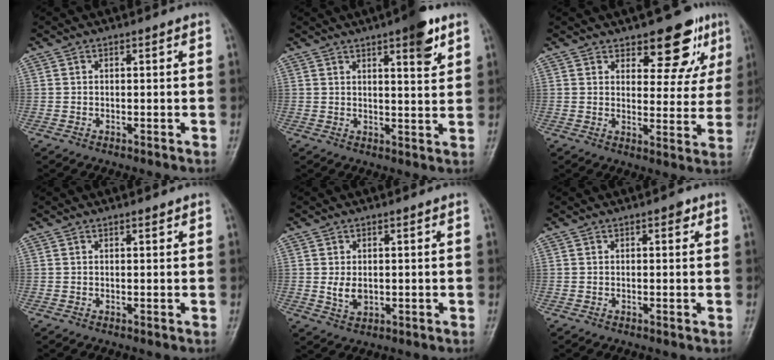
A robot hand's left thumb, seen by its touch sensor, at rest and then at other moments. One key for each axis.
{"total": 7.0, "fx": 4.0, "fy": 1.7, "fz": 5.5, "tx": -0.061, "ty": -0.018, "tz": 0.052}
{"total": 10.2, "fx": 6.3, "fy": 4.9, "fz": 6.2, "tx": -0.031, "ty": -0.033, "tz": 0.084}
{"total": 0.5, "fx": 0.4, "fy": 0.2, "fz": 0.3, "tx": -0.001, "ty": 0.000, "tz": 0.005}
{"total": 3.6, "fx": 0.0, "fy": 2.5, "fz": 2.5, "tx": -0.037, "ty": -0.001, "tz": 0.005}
{"total": 1.3, "fx": 0.5, "fy": 0.7, "fz": 1.0, "tx": -0.005, "ty": 0.003, "tz": 0.002}